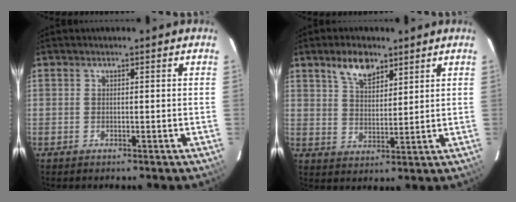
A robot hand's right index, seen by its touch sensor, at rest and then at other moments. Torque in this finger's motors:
{"motor_torque": [0.74, 0.52, 0.26, 0.03]}